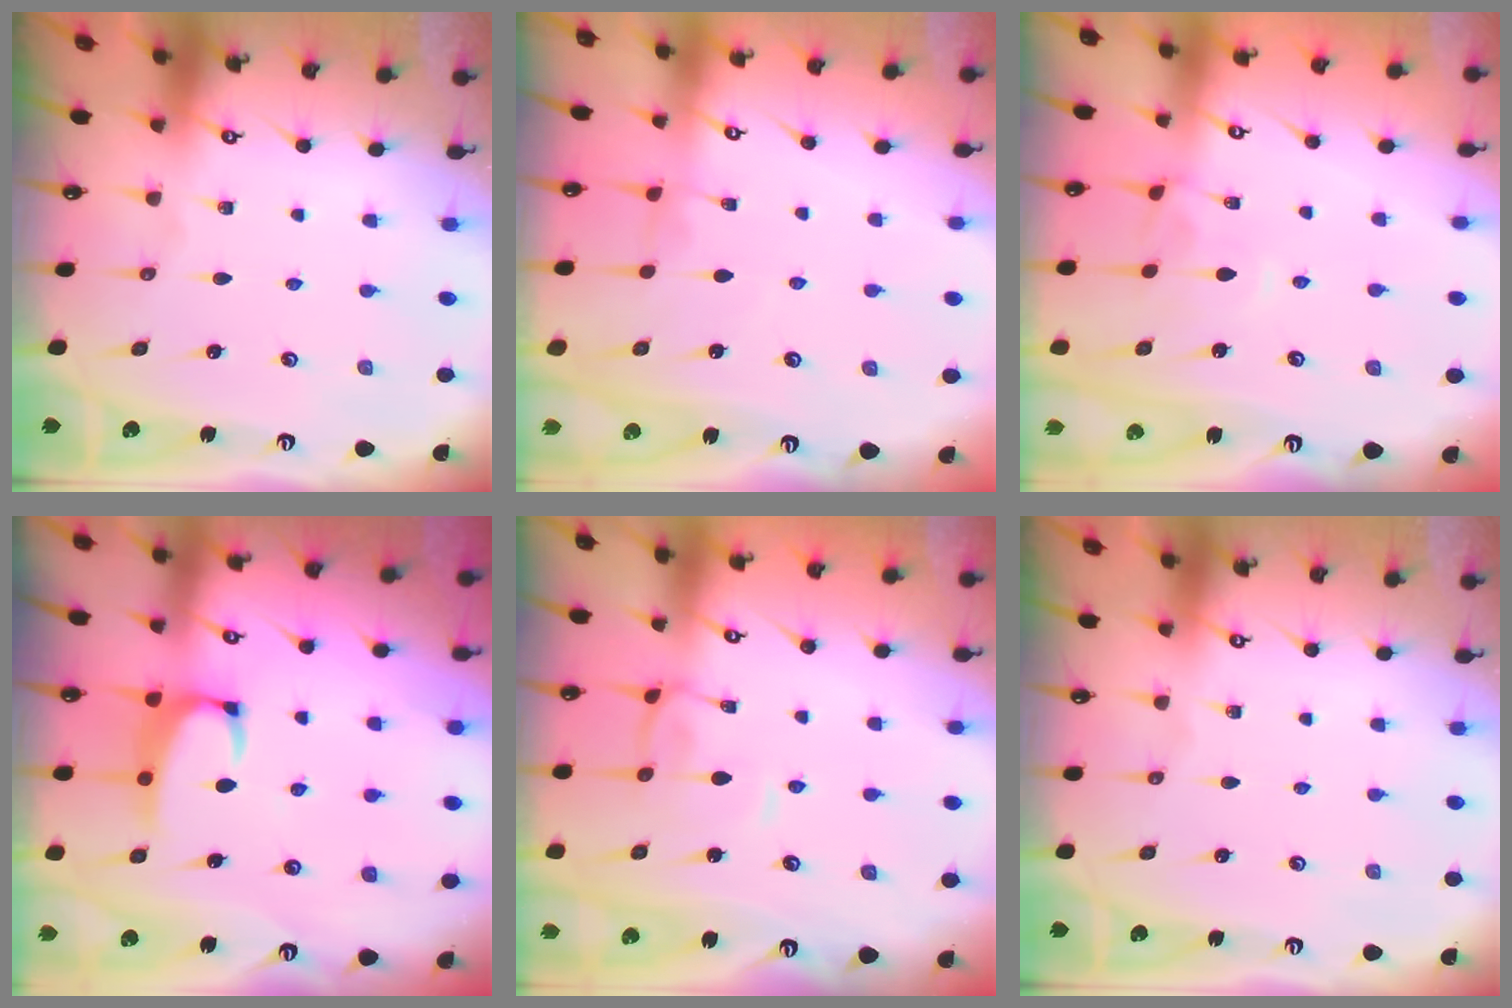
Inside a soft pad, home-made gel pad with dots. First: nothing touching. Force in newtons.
{"total": 2.4, "press": 2.4, "slide": 0.3}
{"total": 3.4, "press": 3.4, "slide": 0.6}
{"total": 2.4, "press": 2.3, "slide": 0.7}
{"total": 2.0, "press": 2.0, "slide": 0.5}
{"total": 0.0}